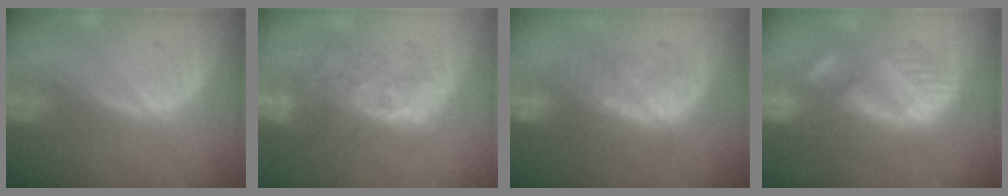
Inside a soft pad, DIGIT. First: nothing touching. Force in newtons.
{"total": 9.8, "press": 8.3, "slide": 5.1}
{"total": 8.0, "press": 7.6, "slide": 2.6}
{"total": 8.9, "press": 8.7, "slide": 1.5}